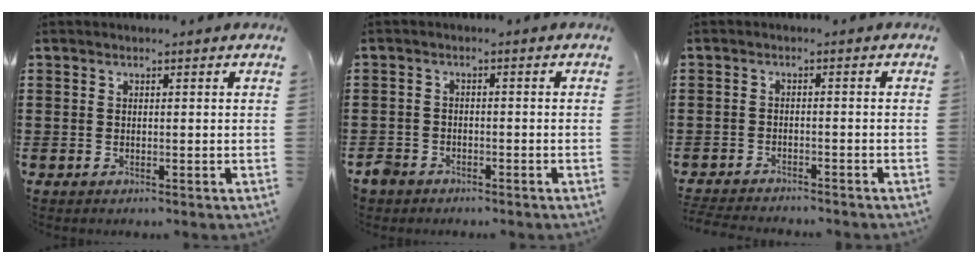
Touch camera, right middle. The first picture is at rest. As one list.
[{"total": 2.5, "force": [-2.1, 1.2, 0.2], "torque": [-0.022, -0.004, -0.051]}, {"total": 2.6, "force": [-2.6, 0.1, 0.1], "torque": [-0.013, -0.005, -0.057]}]